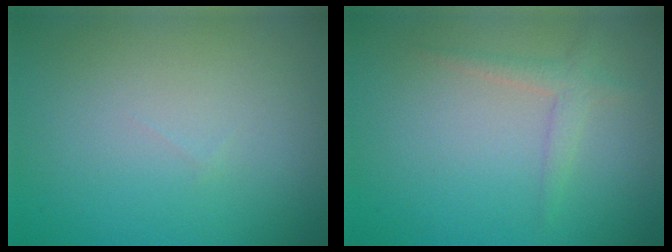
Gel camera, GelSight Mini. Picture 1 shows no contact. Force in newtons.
{"total": 1.6, "press": 1.6, "slide": 0.1}